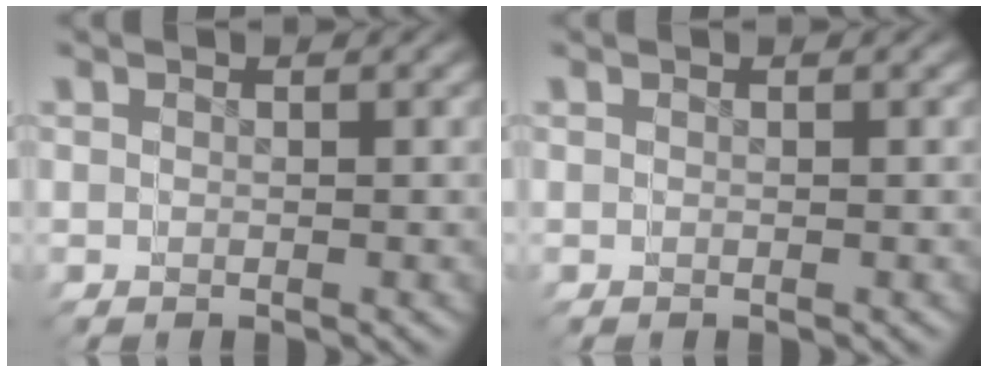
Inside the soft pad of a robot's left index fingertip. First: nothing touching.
{"total": 0.0}